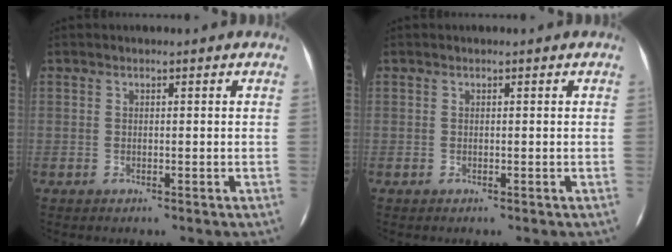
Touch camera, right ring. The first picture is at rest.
{"total": 0.0}